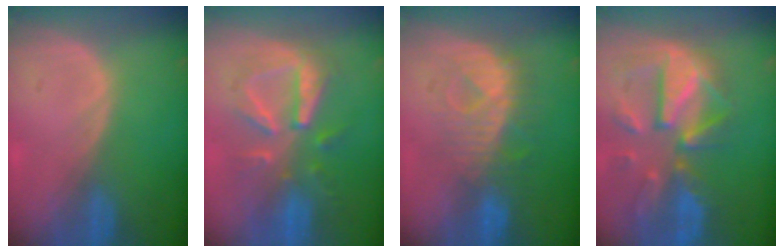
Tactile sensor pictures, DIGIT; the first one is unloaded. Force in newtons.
{"total": 8.3, "press": 8.2, "slide": 0.8}
{"total": 8.1, "press": 7.9, "slide": 2.0}
{"total": 12.2, "press": 10.6, "slide": 5.9}